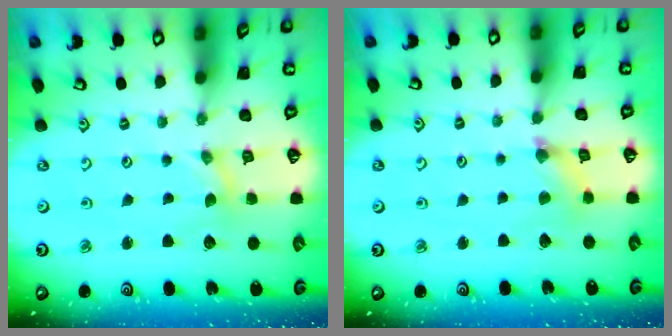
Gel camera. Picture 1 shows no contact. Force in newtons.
{"total": 2.8, "press": 2.8, "slide": 0.3}